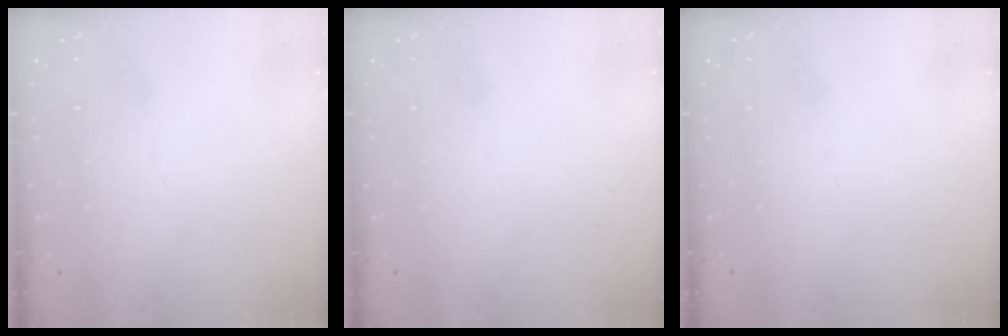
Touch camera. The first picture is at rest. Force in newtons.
{"total": 0.0}
{"total": 0.0}